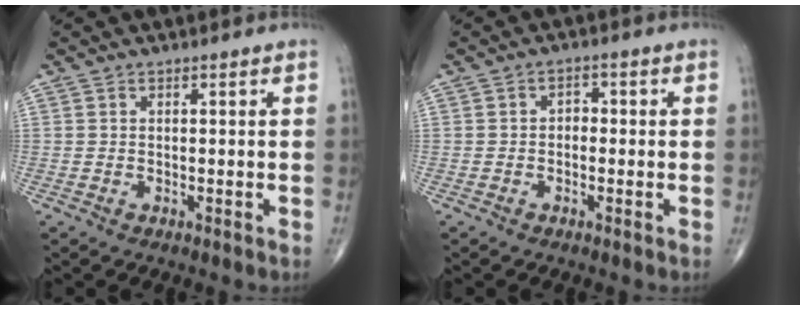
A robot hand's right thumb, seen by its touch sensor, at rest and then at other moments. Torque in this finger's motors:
{"motor_torque": [-0.55, -0.17, 0.17, 0.18, 0.05]}